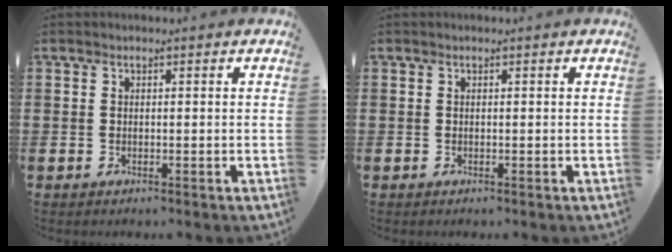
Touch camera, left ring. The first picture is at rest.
{"total": 0.0}